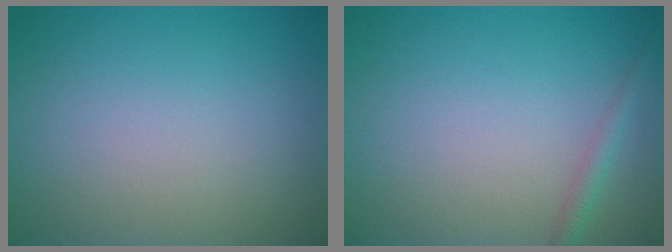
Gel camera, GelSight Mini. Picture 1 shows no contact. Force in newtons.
{"total": 1.3, "press": 1.3, "slide": 0.1}